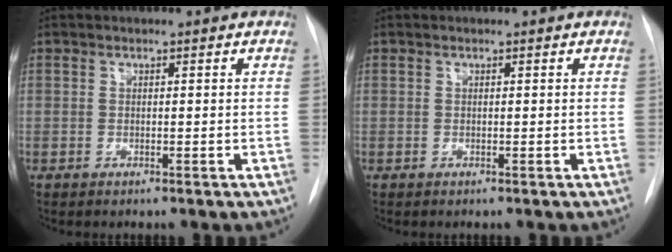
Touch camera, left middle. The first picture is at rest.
{"total": 0.0}